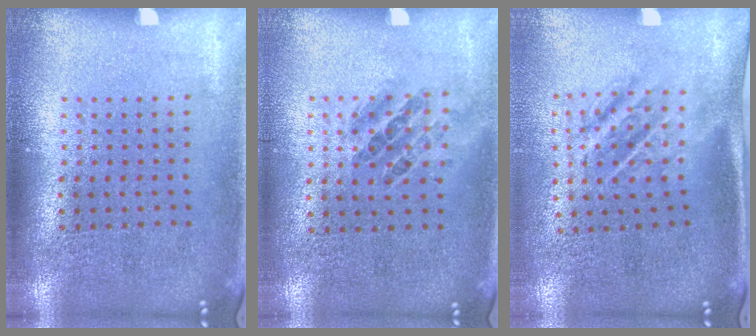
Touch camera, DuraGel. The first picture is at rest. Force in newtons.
{"total": 0.9, "press": 0.7, "slide": 0.5}
{"total": 1.7, "press": 1.2, "slide": 1.2}